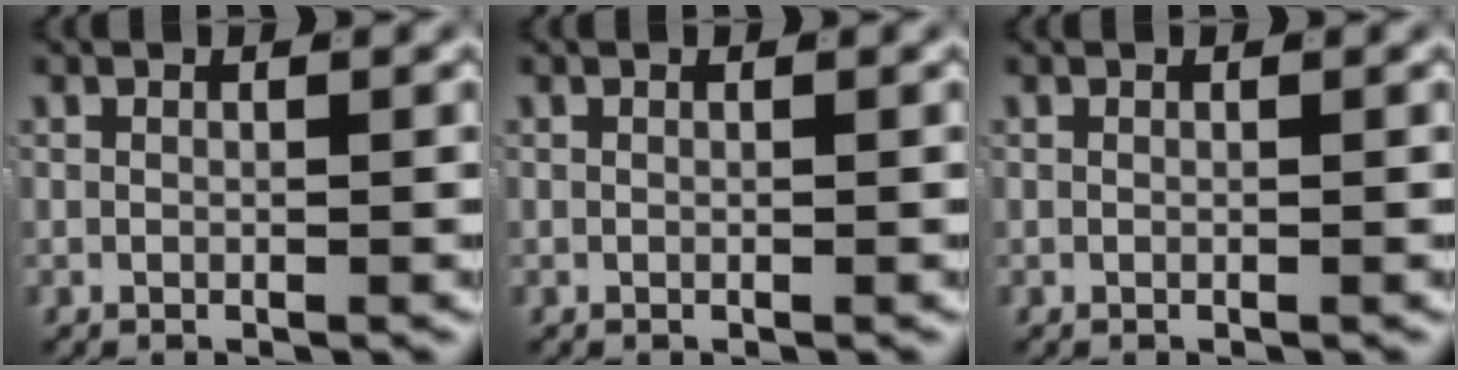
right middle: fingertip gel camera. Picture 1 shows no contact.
{"total": 0.0}
{"total": 0.0}